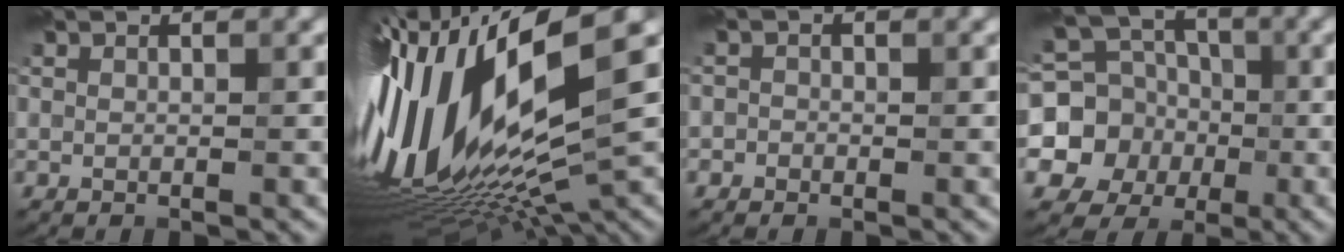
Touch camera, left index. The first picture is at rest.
{"total": 19.3, "force": [-0.8, 4.9, 18.7], "torque": [-0.362, -0.033, -0.006]}
{"total": 0.9, "force": [-0.5, 0.7, 0.0], "torque": [0.011, -0.001, -0.020]}
{"total": 9.2, "force": [-1.2, 8.5, 3.5], "torque": [-0.079, 0.007, -0.051]}